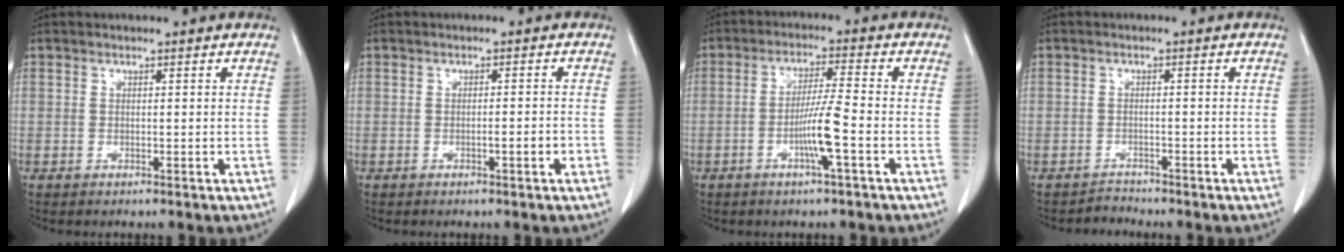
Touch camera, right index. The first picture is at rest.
{"total": 1.9, "force": [-0.8, 0.1, 1.7], "torque": [-0.022, 0.001, -0.010]}
{"total": 6.3, "force": [-2.1, -0.6, 5.9], "torque": [-0.112, -0.001, -0.039]}
{"total": 1.8, "force": [-1.5, 0.4, -0.9], "torque": [0.024, -0.004, -0.028]}